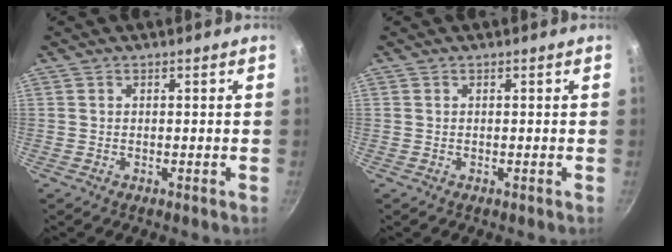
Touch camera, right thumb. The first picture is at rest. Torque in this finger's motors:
{"motor_torque": [0.00, 0.00, 0.00, 0.00, 0.00]}